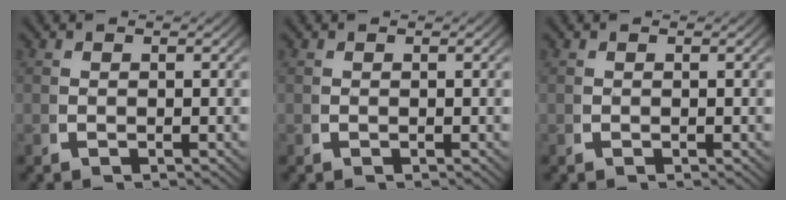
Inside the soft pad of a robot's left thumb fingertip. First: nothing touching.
{"total": 0.0}
{"total": 0.0}